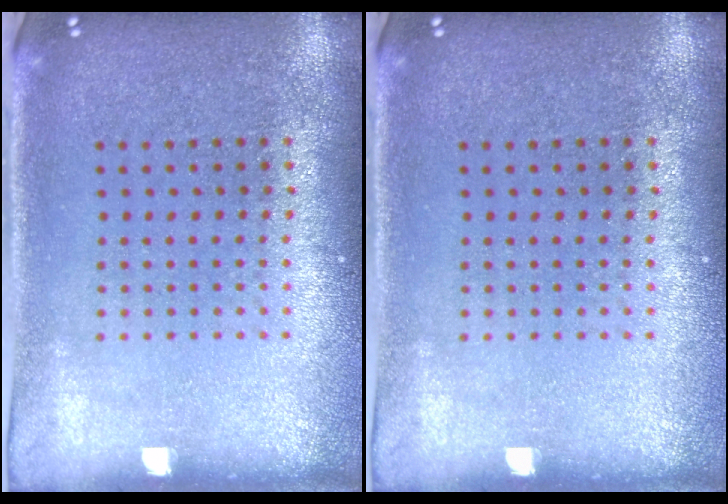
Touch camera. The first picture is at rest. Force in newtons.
{"total": 0.0}